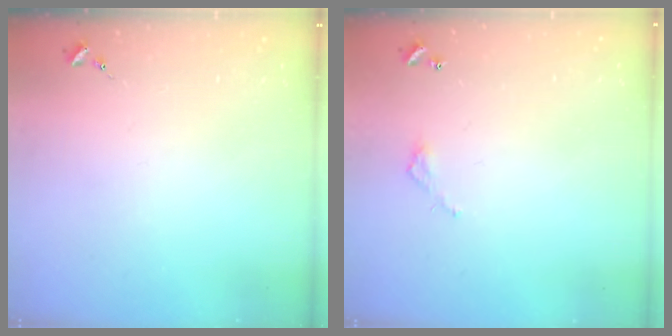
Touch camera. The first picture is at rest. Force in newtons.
{"total": 3.2, "press": 3.1, "slide": 0.2}